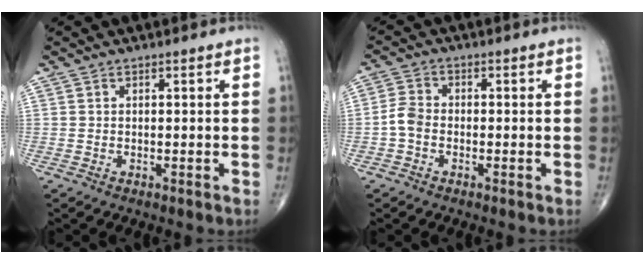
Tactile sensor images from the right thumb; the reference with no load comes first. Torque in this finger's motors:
{"motor_torque": [-0.07, 0.10, 0.26, -0.45, 0.15]}